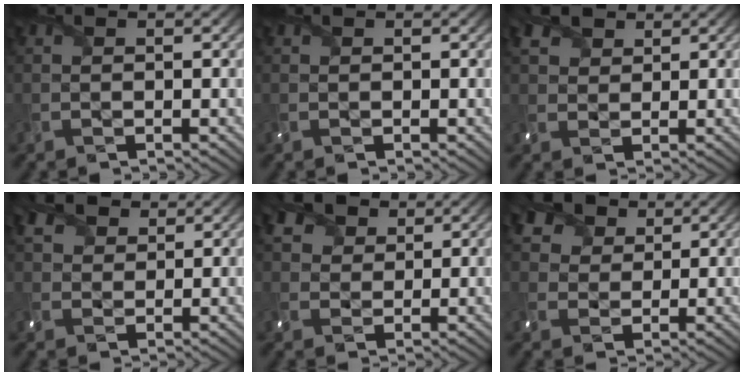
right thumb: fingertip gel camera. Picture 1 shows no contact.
{"total": 0.5, "force": [0.4, 0.2, 0.2], "torque": [-0.010, 0.003, 0.010]}
{"total": 4.4, "force": [2.8, 2.7, 2.0], "torque": [-0.052, 0.008, 0.053]}
{"total": 5.3, "force": [3.4, 3.2, 2.6], "torque": [-0.067, 0.011, 0.064]}
{"total": 5.8, "force": [3.6, 3.8, 2.5], "torque": [-0.073, 0.011, 0.064]}
{"total": 7.4, "force": [4.6, 4.8, 3.2], "torque": [-0.109, 0.016, 0.080]}